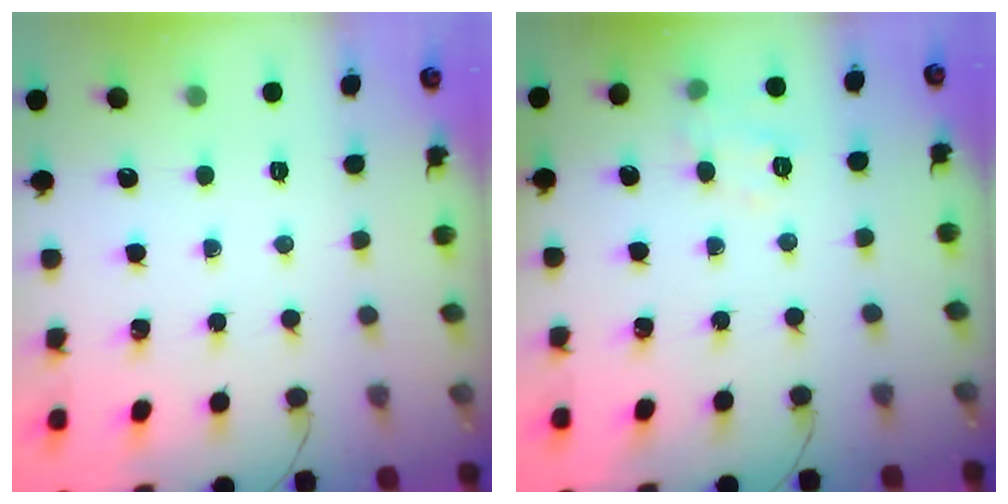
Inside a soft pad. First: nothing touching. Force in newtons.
{"total": 5.6, "press": 5.5, "slide": 1.2}